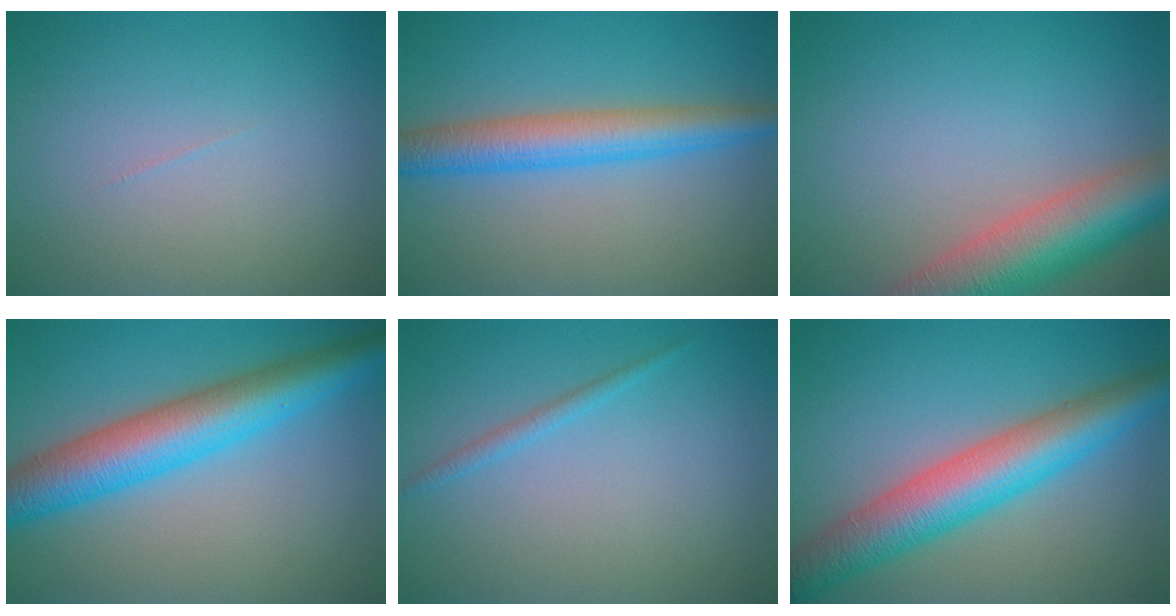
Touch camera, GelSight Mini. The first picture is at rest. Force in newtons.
{"total": 5.2, "press": 5.2, "slide": 0.2}
{"total": 8.9, "press": 8.8, "slide": 0.7}
{"total": 8.1, "press": 8.1, "slide": 0.1}
{"total": 1.1, "press": 1.1, "slide": 0.1}
{"total": 7.9, "press": 7.9, "slide": 0.2}